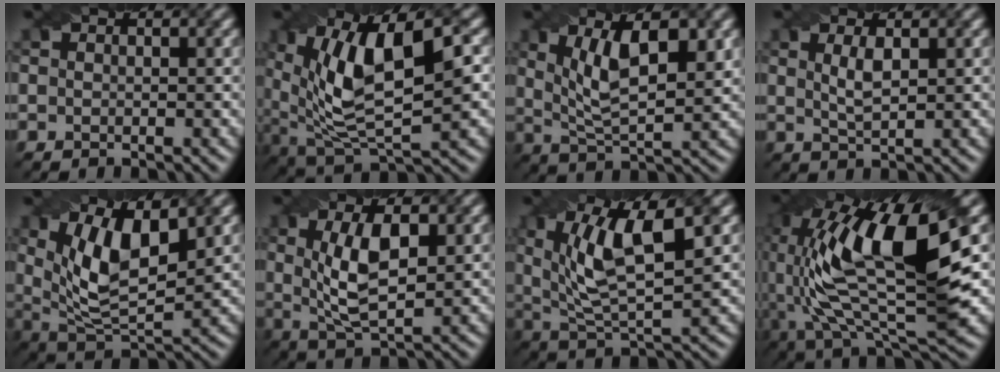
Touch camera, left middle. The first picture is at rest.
{"total": 11.4, "force": [2.6, 4.5, 10.1], "torque": [-0.185, 0.000, 0.048]}
{"total": 7.1, "force": [2.1, 2.6, 6.3], "torque": [-0.117, 0.001, 0.039]}
{"total": 2.1, "force": [0.7, 0.6, 1.9], "torque": [-0.038, -0.002, 0.017]}
{"total": 8.2, "force": [2.7, 3.5, 6.9], "torque": [-0.140, -0.004, 0.048]}
{"total": 6.0, "force": [1.0, 2.2, 5.5], "torque": [-0.112, -0.001, 0.021]}
{"total": 9.3, "force": [2.9, 3.1, 8.3], "torque": [-0.164, 0.002, 0.053]}
{"total": 14.4, "force": [2.3, 5.2, 13.3], "torque": [-0.257, 0.002, 0.038]}